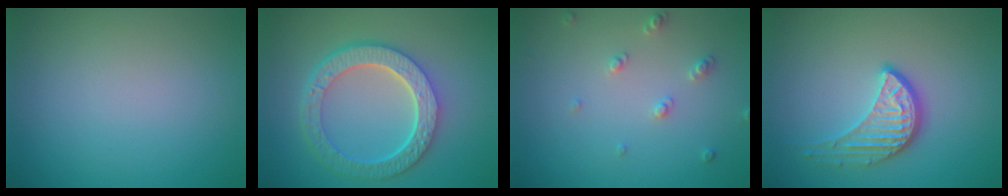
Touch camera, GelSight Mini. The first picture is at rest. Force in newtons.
{"total": 6.5, "press": 5.0, "slide": 4.1}
{"total": 1.6, "press": 1.5, "slide": 0.4}
{"total": 3.7, "press": 3.0, "slide": 2.2}